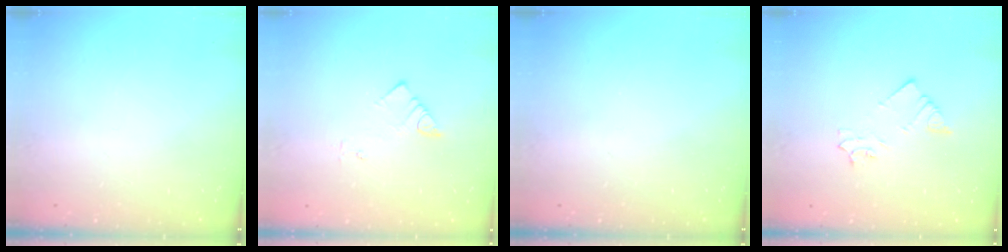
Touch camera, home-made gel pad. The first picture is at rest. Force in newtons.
{"total": 3.4, "press": 3.4, "slide": 0.1}
{"total": 0.0}
{"total": 3.3, "press": 3.3, "slide": 0.3}